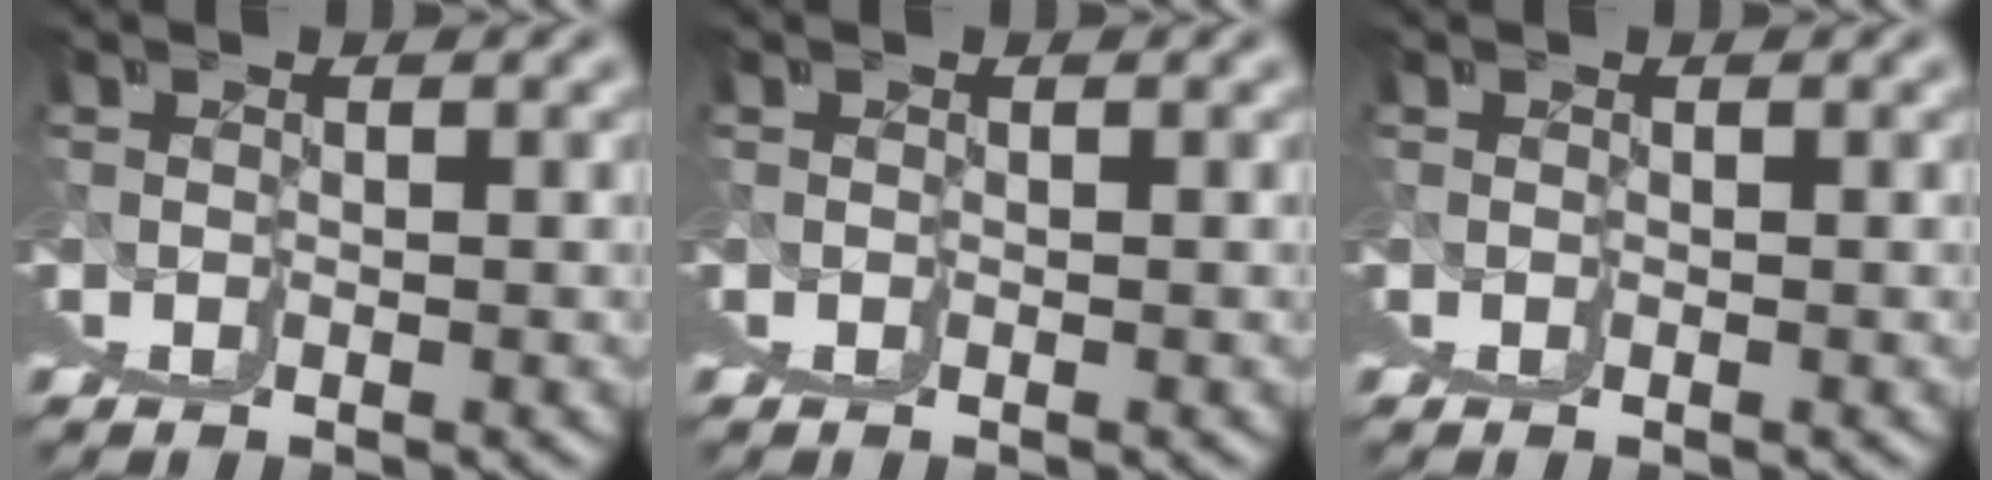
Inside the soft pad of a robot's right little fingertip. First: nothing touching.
{"total": 0.0}
{"total": 0.0}